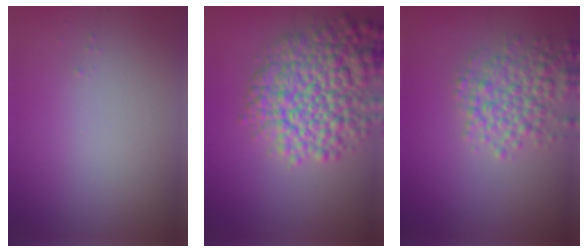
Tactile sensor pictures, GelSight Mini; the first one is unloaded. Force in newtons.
{"total": 8.4, "press": 8.4, "slide": 0.3}
{"total": 4.1, "press": 4.1, "slide": 0.1}